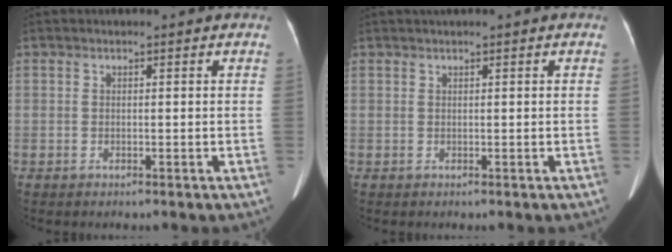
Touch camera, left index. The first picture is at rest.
{"total": 1.0, "force": [0.6, -0.1, 0.8], "torque": [-0.019, 0.016, 0.013]}